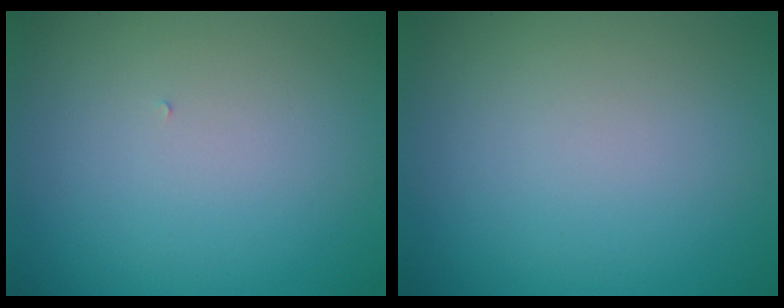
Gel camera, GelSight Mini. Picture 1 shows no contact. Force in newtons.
{"total": 0.0}